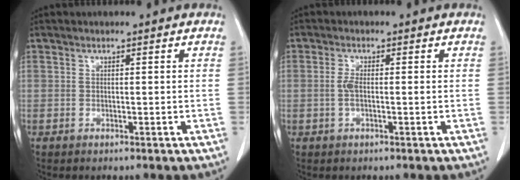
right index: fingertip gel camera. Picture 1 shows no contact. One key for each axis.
{"total": 2.0, "fx": -0.3, "fy": 0.4, "fz": 1.9, "tx": -0.044, "ty": 0.000, "tz": -0.006}